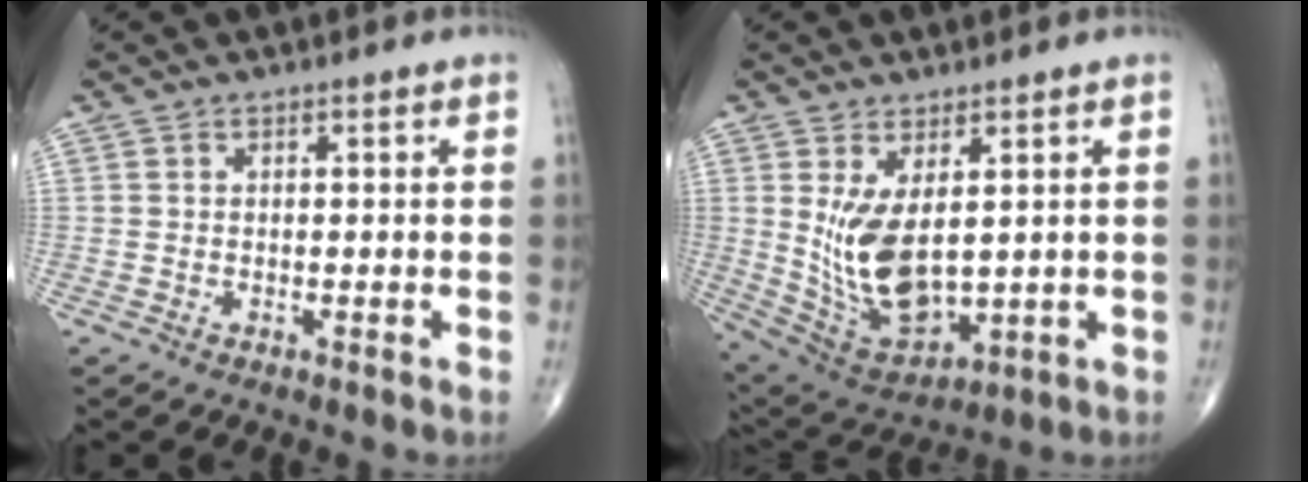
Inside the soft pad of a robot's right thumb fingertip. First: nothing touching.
{"total": 12.3, "force": [1.9, 6.2, 10.4], "torque": [-0.184, -0.025, 0.062]}